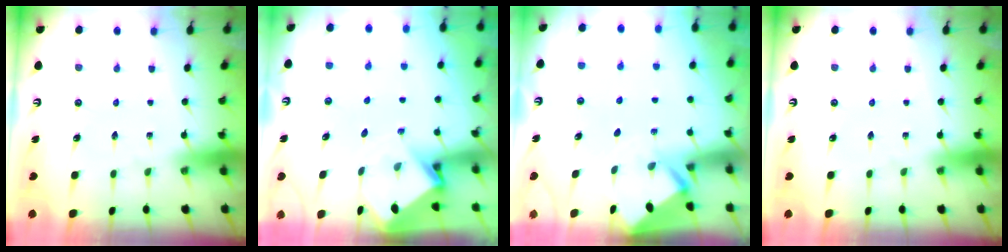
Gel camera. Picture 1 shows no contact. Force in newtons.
{"total": 3.7, "press": 3.7, "slide": 0.3}
{"total": 2.8, "press": 2.8, "slide": 0.2}
{"total": 0.0}